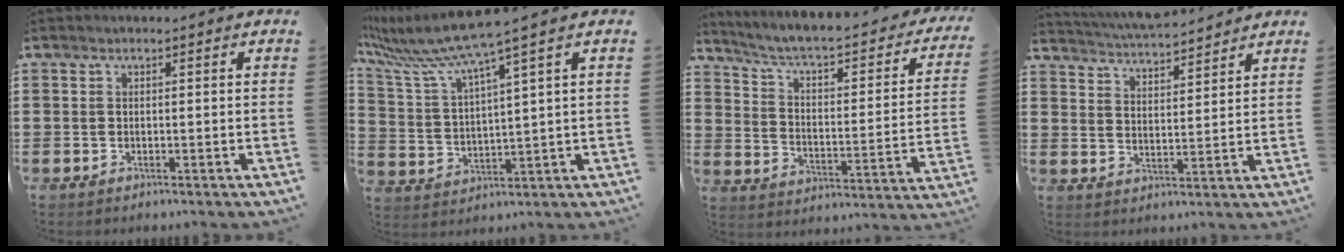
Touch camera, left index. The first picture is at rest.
{"total": 8.1, "force": [6.3, -0.8, 5.1], "torque": [-0.131, -0.043, 0.102]}
{"total": 4.0, "force": [2.7, 0.8, 2.9], "torque": [-0.072, -0.031, 0.033]}
{"total": 4.8, "force": [4.7, 0.1, 0.9], "torque": [-0.036, -0.025, 0.082]}